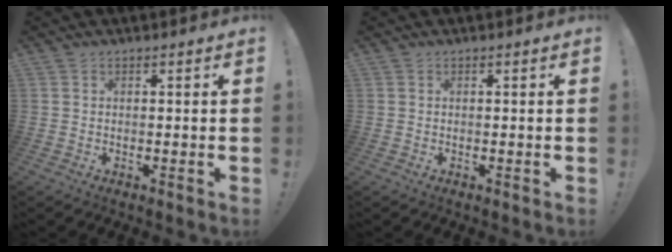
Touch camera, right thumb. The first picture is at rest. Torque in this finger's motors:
{"motor_torque": [-0.14, 0.15, -0.11, -0.14, -0.02]}